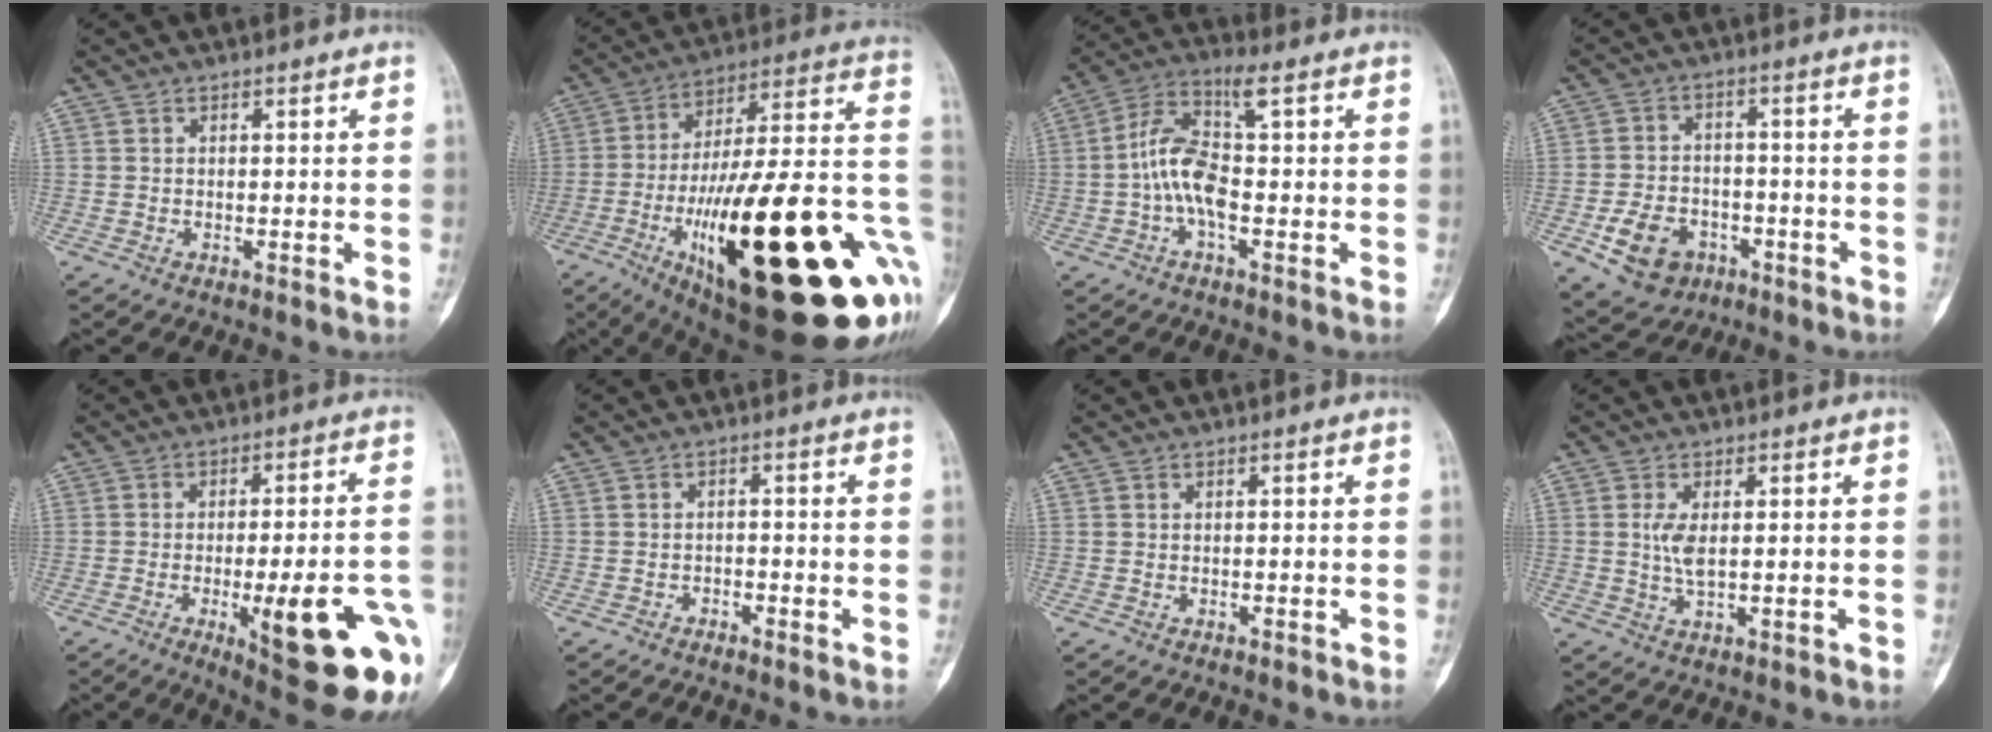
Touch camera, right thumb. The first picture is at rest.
{"total": 42.6, "force": [-11.1, 12.9, 39.0], "torque": [-0.497, 0.030, -0.166]}
{"total": 9.3, "force": [-0.4, 3.5, 8.6], "torque": [-0.192, 0.035, -0.012]}
{"total": 10.3, "force": [-4.4, 7.7, 5.3], "torque": [-0.072, 0.027, -0.062]}
{"total": 20.7, "force": [-7.1, 5.4, 18.7], "torque": [-0.190, 0.014, -0.076]}
{"total": 1.5, "force": [-1.3, 0.7, 0.3], "torque": [-0.005, 0.009, -0.023]}
{"total": 0.0}
{"total": 3.9, "force": [0.5, 1.5, 3.6], "torque": [-0.077, -0.007, 0.013]}